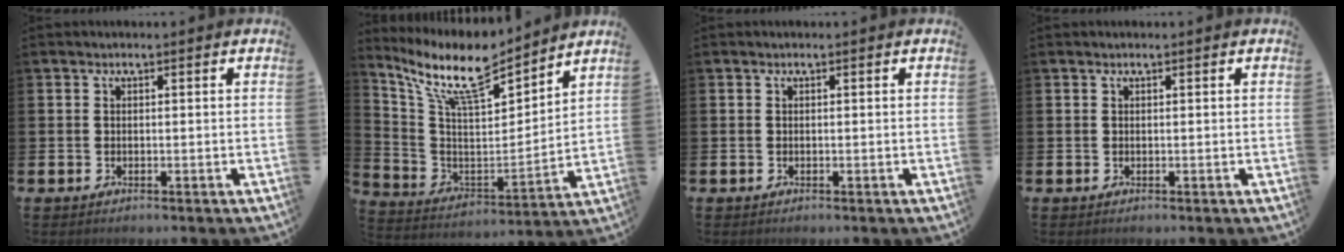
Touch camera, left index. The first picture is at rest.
{"total": 11.3, "force": [9.3, 2.7, 5.8], "torque": [-0.149, -0.057, 0.159]}
{"total": 0.0}
{"total": 0.0}